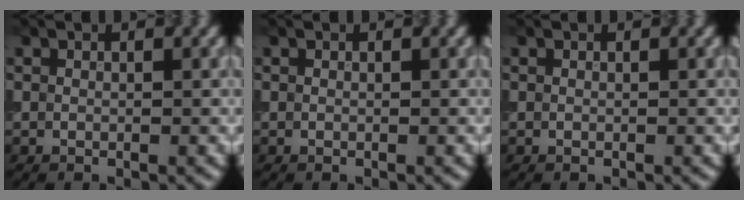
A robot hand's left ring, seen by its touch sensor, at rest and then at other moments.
{"total": 0.0}
{"total": 0.0}